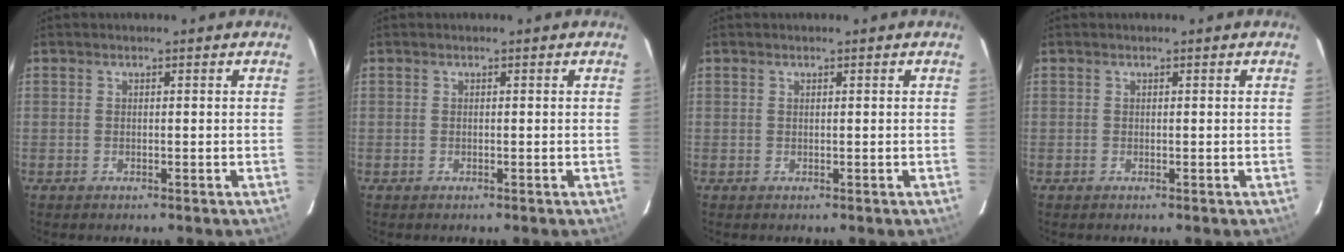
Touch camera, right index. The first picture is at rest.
{"total": 0.0}
{"total": 0.0}
{"total": 0.0}